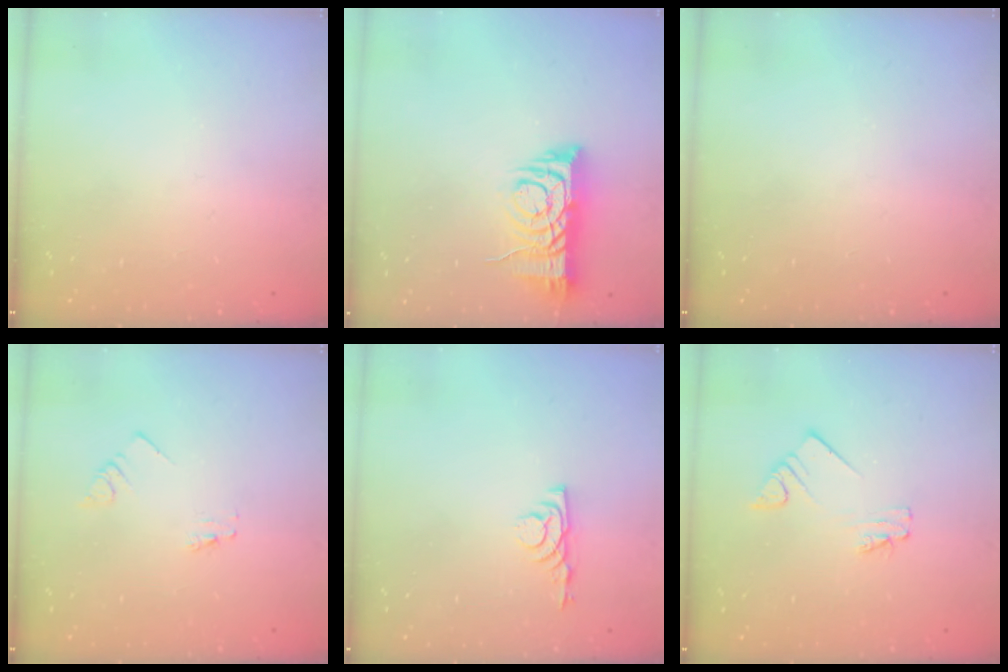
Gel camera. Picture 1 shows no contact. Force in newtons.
{"total": 9.1, "press": 9.1, "slide": 1.0}
{"total": 0.0}
{"total": 0.0}
{"total": 3.7, "press": 3.7, "slide": 0.6}
{"total": 2.1, "press": 2.1, "slide": 0.0}